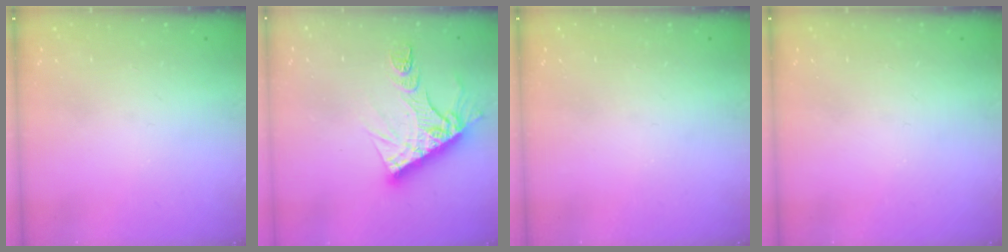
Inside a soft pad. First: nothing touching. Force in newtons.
{"total": 13.5, "press": 13.4, "slide": 1.2}
{"total": 0.0}
{"total": 0.0}